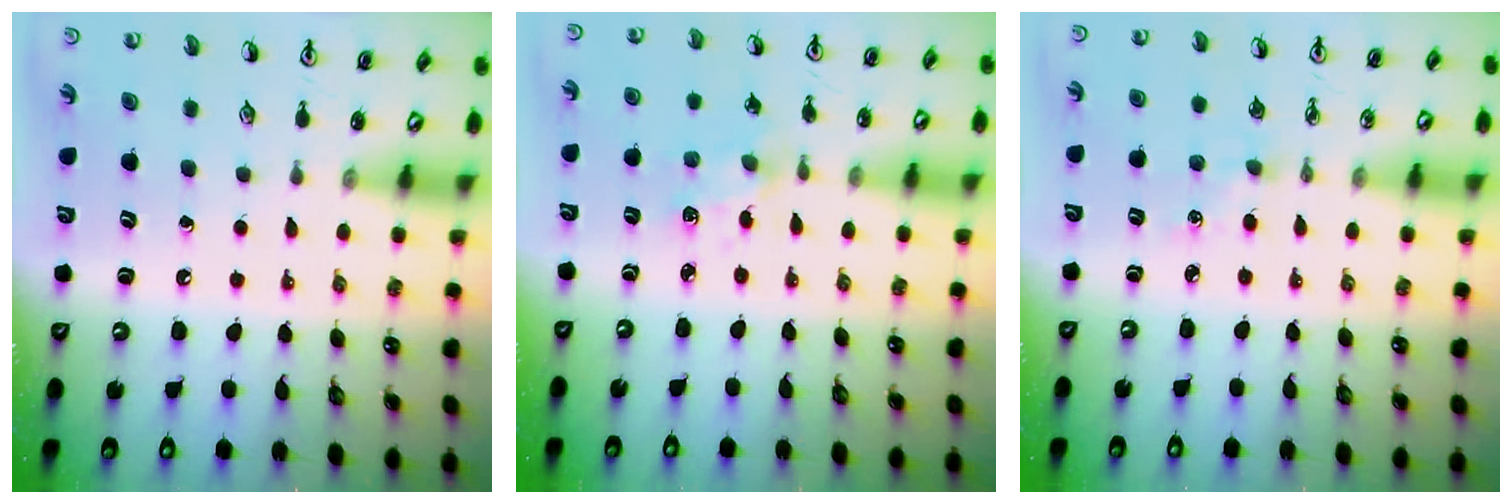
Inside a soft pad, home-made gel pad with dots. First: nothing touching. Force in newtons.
{"total": 2.1, "press": 2.1, "slide": 0.3}
{"total": 2.5, "press": 2.5, "slide": 0.4}